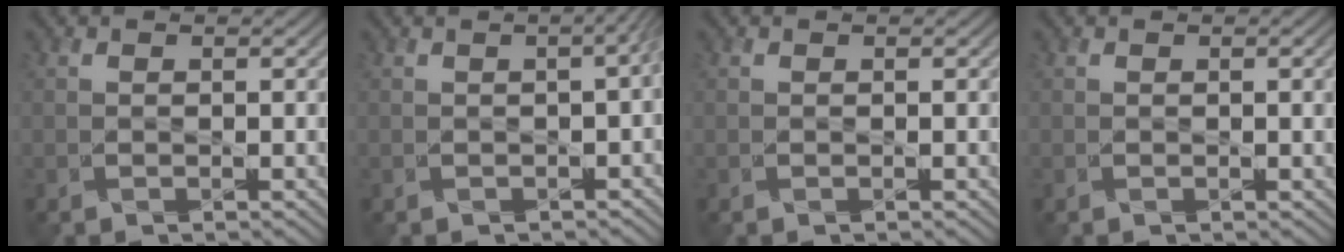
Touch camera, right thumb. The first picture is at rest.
{"total": 3.5, "force": [-0.2, 1.1, 3.3], "torque": [-0.037, 0.004, 0.001]}
{"total": 0.0}
{"total": 1.6, "force": [0.3, 0.2, 1.6], "torque": [-0.022, 0.002, 0.005]}